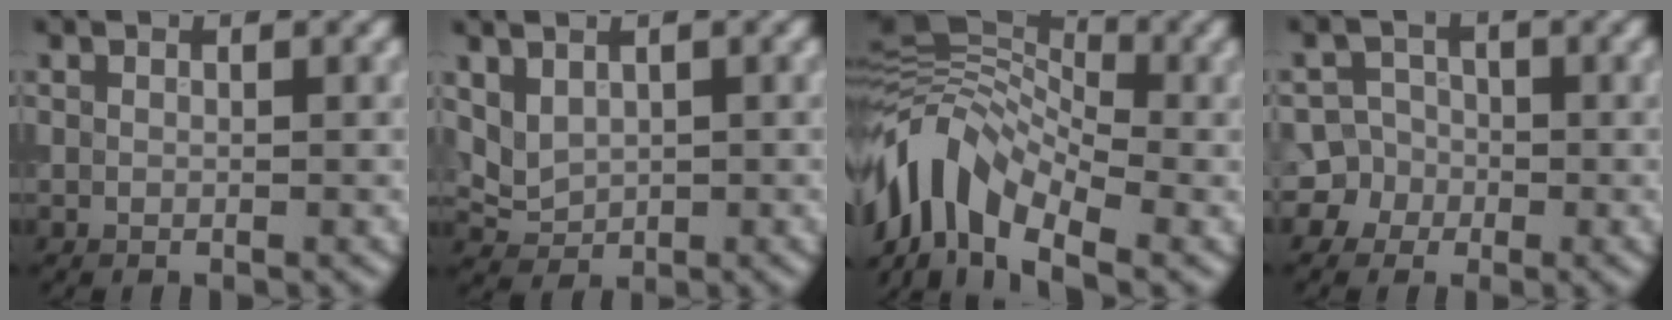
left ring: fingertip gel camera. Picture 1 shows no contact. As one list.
[{"total": 2.0, "force": [0.8, 1.5, 1.0], "torque": [-0.019, -0.004, 0.023]}, {"total": 9.5, "force": [-3.7, 5.6, 6.6], "torque": [-0.116, 0.017, -0.090]}, {"total": 4.9, "force": [-1.8, 4.5, 0.3], "torque": [0.024, 0.010, -0.052]}]